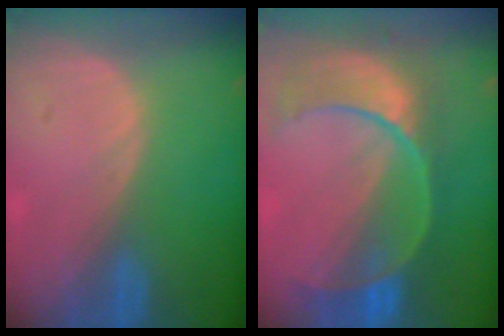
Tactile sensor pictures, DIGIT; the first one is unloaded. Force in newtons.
{"total": 10.9, "press": 9.3, "slide": 5.7}